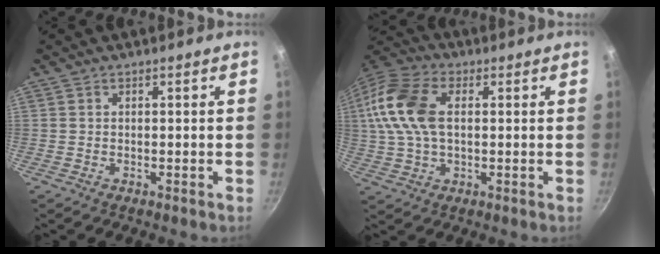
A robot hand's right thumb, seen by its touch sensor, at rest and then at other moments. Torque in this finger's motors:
{"motor_torque": [1.61, 1.70, 1.47, 0.01, 0.59]}